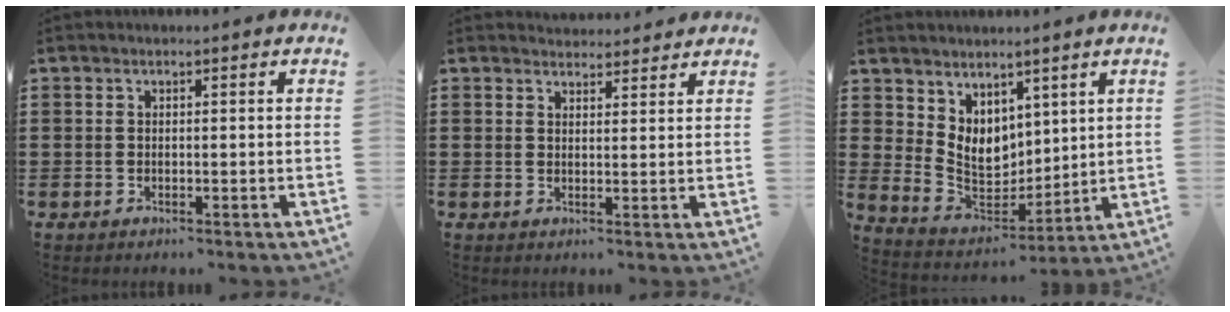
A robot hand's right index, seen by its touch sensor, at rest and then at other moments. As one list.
[{"total": 2.3, "force": [2.3, 0.4, -0.4], "torque": [0.002, -0.001, 0.045]}, {"total": 7.1, "force": [3.9, 5.3, 2.5], "torque": [-0.061, -0.022, 0.077]}]